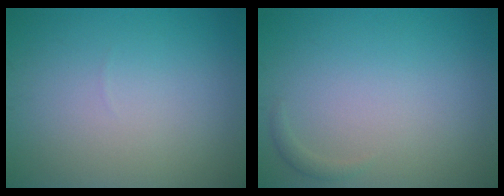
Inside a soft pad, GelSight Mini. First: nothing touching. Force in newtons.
{"total": 0.7, "press": 0.7, "slide": 0.1}